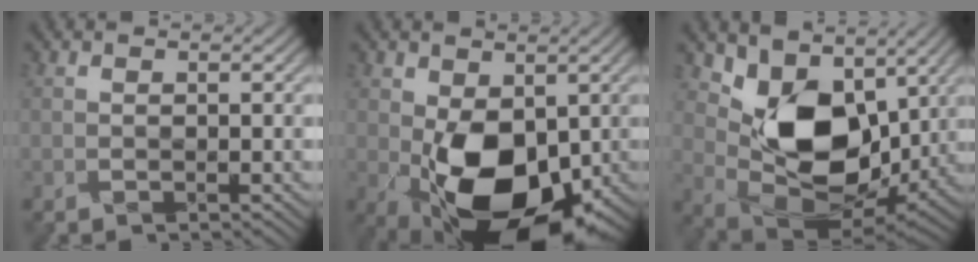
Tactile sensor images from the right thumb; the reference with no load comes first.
{"total": 11.6, "force": [-2.2, 6.9, 9.0], "torque": [-0.158, -0.011, -0.031]}
{"total": 11.1, "force": [4.2, 7.5, 7.0], "torque": [-0.138, -0.019, 0.091]}